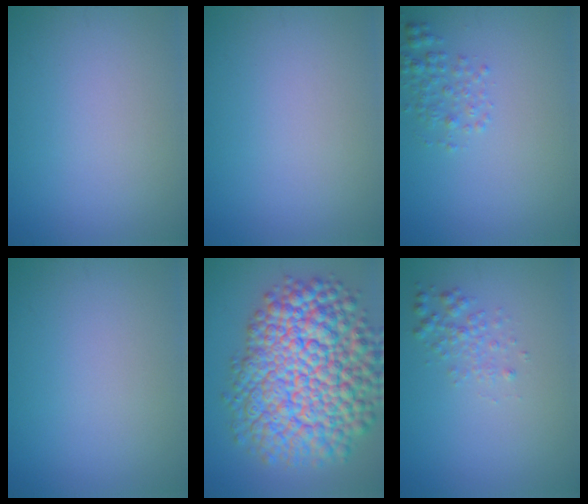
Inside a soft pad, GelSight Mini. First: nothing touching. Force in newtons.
{"total": 0.0}
{"total": 1.9, "press": 1.9, "slide": 0.1}
{"total": 0.0}
{"total": 14.6, "press": 14.6, "slide": 0.6}
{"total": 1.7, "press": 1.7, "slide": 0.0}